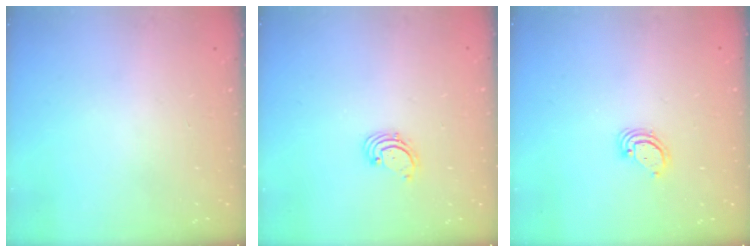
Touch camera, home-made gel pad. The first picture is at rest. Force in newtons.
{"total": 1.6, "press": 1.6, "slide": 0.2}
{"total": 3.1, "press": 3.1, "slide": 0.2}